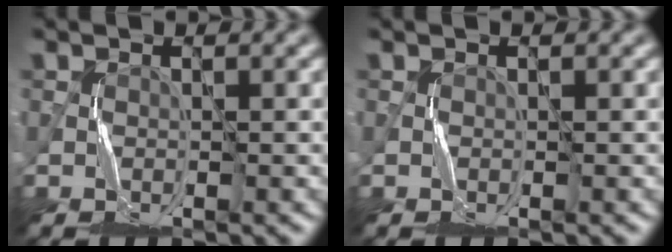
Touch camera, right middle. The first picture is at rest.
{"total": 0.0}